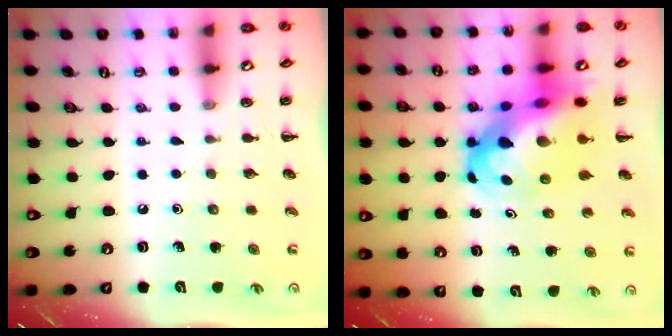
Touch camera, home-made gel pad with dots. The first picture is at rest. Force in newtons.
{"total": 15.0, "press": 14.5, "slide": 3.8}